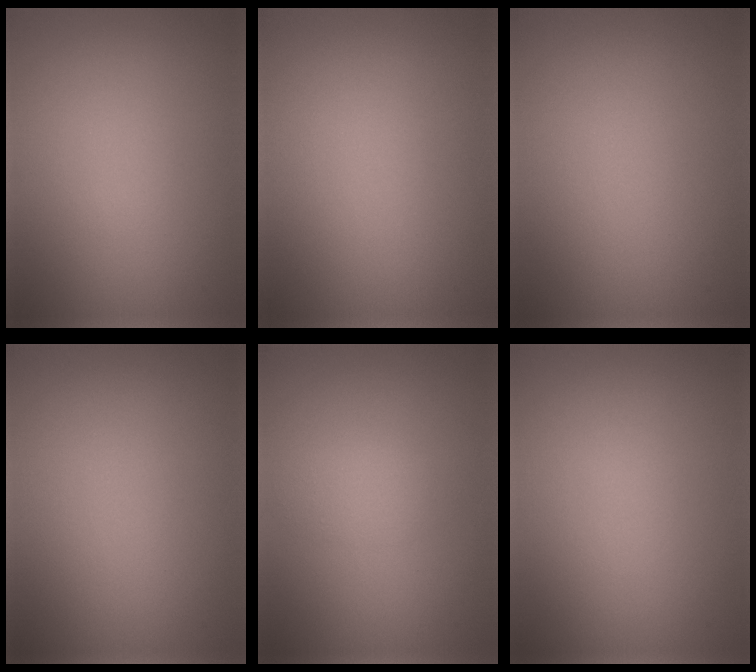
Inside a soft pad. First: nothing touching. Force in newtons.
{"total": 0.0}
{"total": 0.0}
{"total": 0.0}
{"total": 1.5, "press": 1.5, "slide": 0.0}
{"total": 0.0}